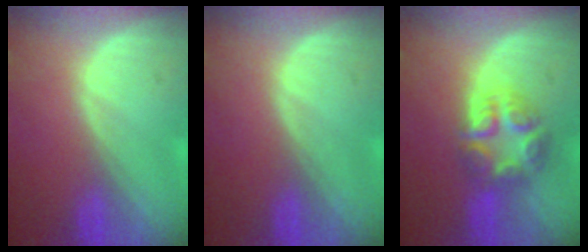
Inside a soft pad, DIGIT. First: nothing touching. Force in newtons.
{"total": 0.0}
{"total": 7.6, "press": 6.7, "slide": 3.6}